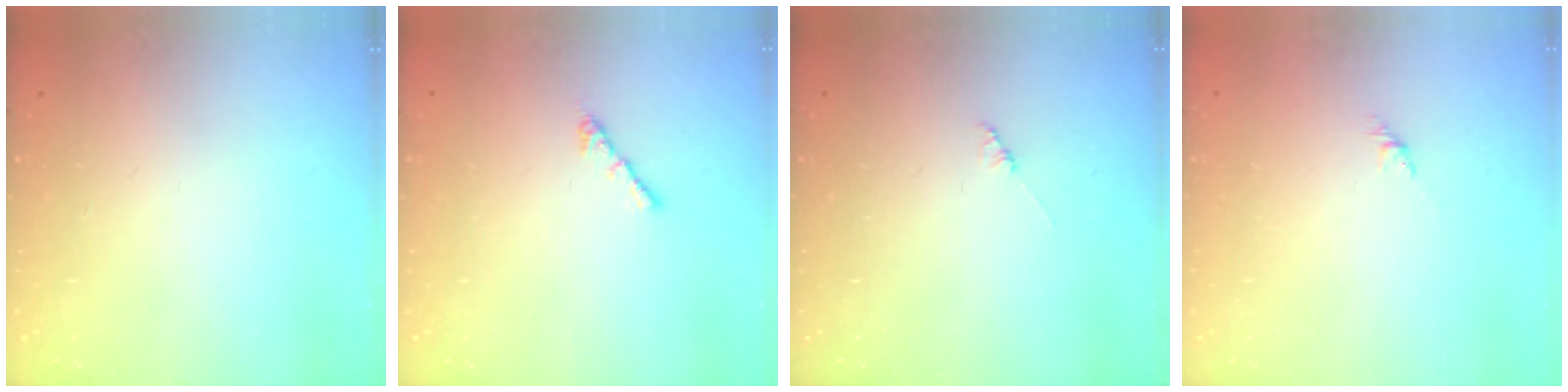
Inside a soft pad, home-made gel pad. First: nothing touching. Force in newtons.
{"total": 3.1, "press": 3.0, "slide": 0.7}
{"total": 0.9, "press": 0.8, "slide": 0.2}
{"total": 3.0, "press": 2.9, "slide": 0.7}